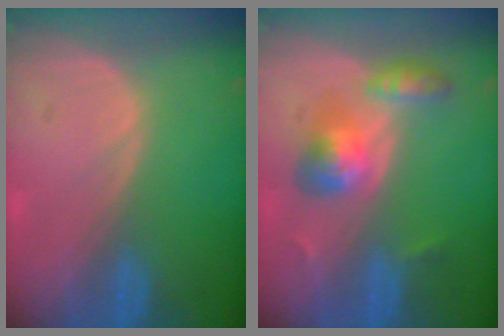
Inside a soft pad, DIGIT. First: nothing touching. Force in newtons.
{"total": 5.8, "press": 5.6, "slide": 1.3}